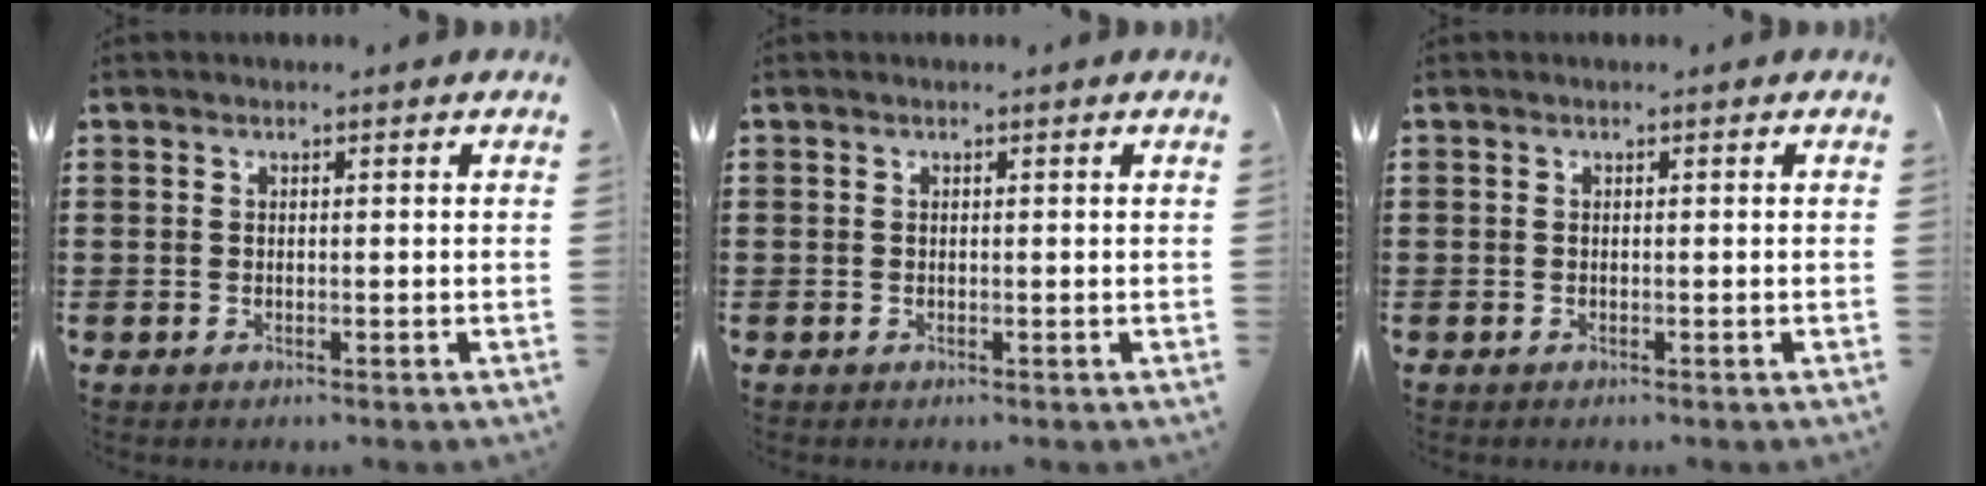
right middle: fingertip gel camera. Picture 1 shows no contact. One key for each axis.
{"total": 0.0}
{"total": 0.0}